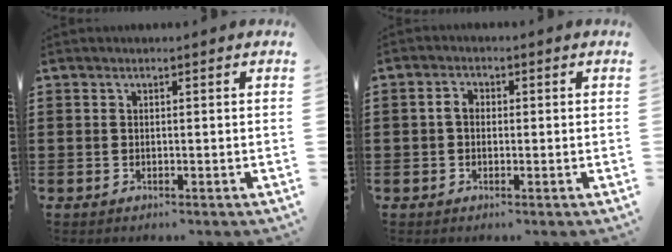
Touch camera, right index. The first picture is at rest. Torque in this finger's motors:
{"motor_torque": [0.51, -0.41, 0.11, 0.06]}